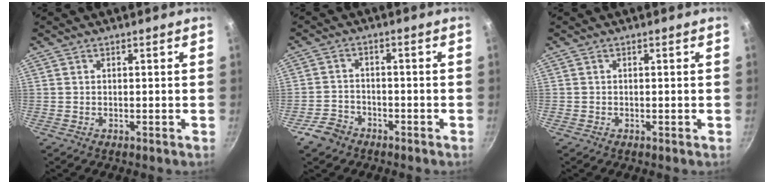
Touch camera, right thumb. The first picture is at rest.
{"total": 5.1, "force": [-3.4, 3.5, 1.5], "torque": [-0.020, 0.037, -0.060]}
{"total": 0.0}